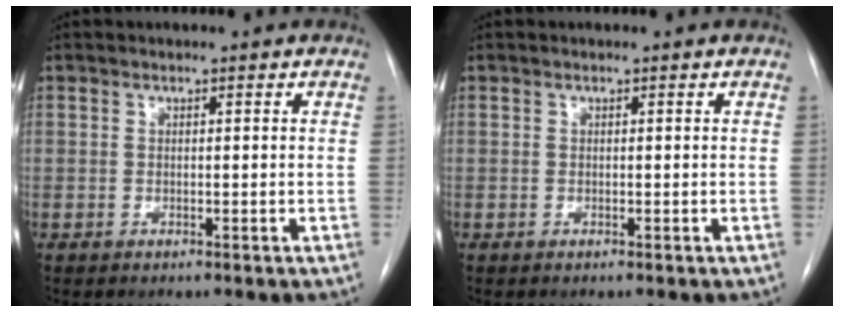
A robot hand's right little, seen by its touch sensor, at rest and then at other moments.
{"total": 0.0}